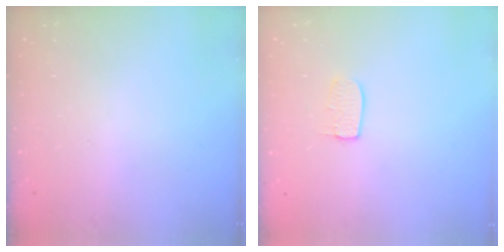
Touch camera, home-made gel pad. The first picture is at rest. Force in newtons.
{"total": 5.5, "press": 5.5, "slide": 0.1}